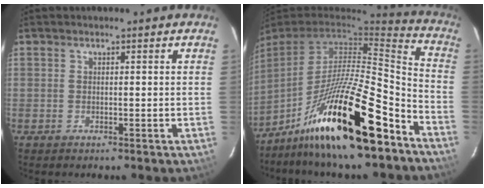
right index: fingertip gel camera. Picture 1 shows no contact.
{"total": 24.1, "force": [-16.3, 4.0, 17.3], "torque": [-0.280, -0.034, -0.270]}